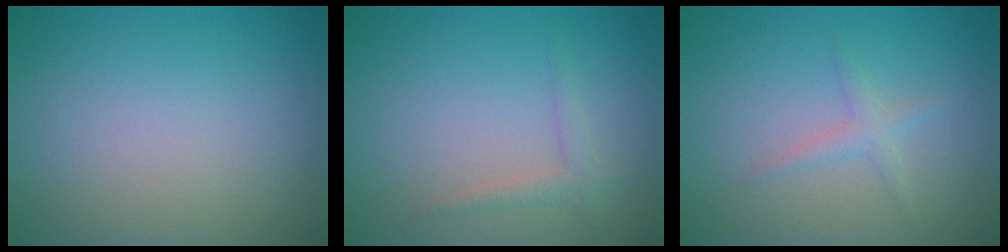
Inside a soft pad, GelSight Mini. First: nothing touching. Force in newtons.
{"total": 1.4, "press": 1.4, "slide": 0.1}
{"total": 1.3, "press": 1.3, "slide": 0.0}